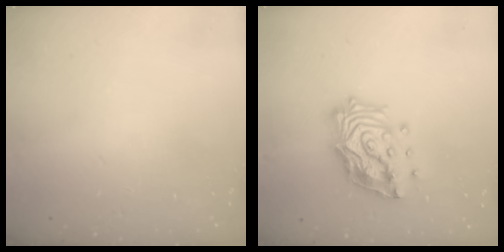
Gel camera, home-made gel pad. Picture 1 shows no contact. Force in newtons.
{"total": 17.7, "press": 17.6, "slide": 2.0}